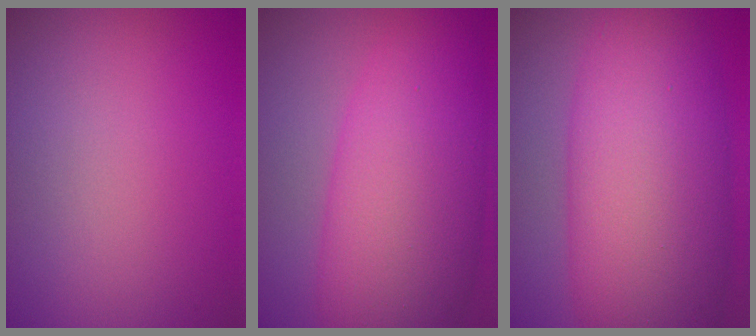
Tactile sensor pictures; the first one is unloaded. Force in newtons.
{"total": 10.3, "press": 10.3, "slide": 0.1}
{"total": 12.5, "press": 12.5, "slide": 0.2}